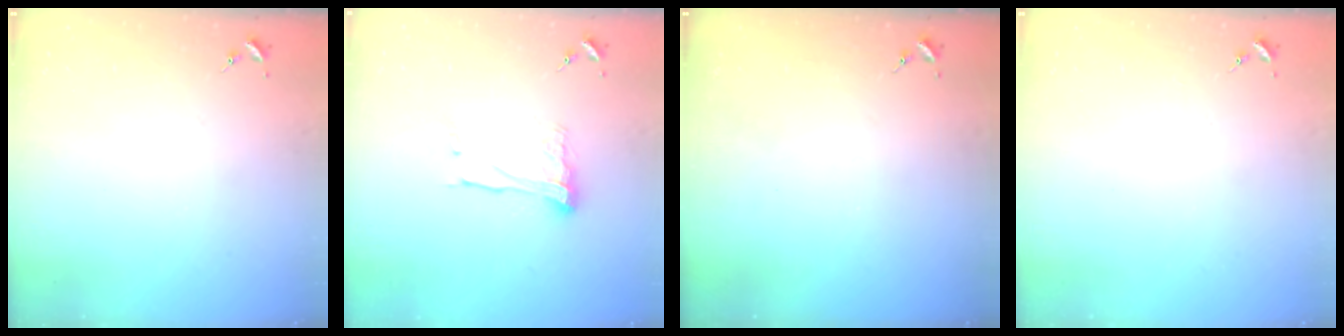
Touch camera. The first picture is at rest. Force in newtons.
{"total": 9.6, "press": 9.5, "slide": 0.9}
{"total": 0.0}
{"total": 0.0}